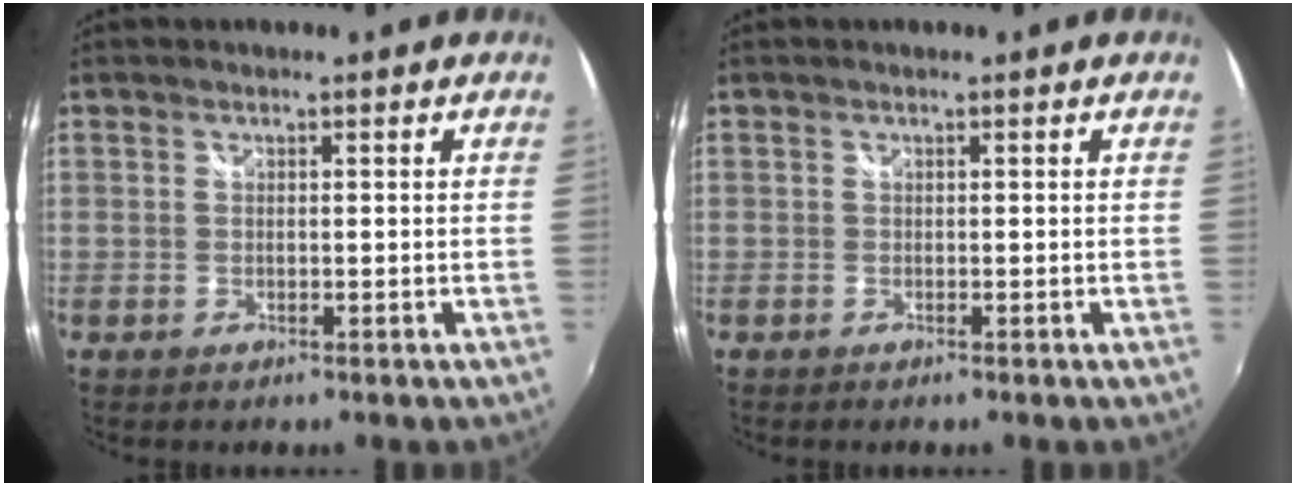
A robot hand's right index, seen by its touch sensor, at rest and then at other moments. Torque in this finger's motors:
{"motor_torque": [0.57, 0.30, 0.00, 0.00]}